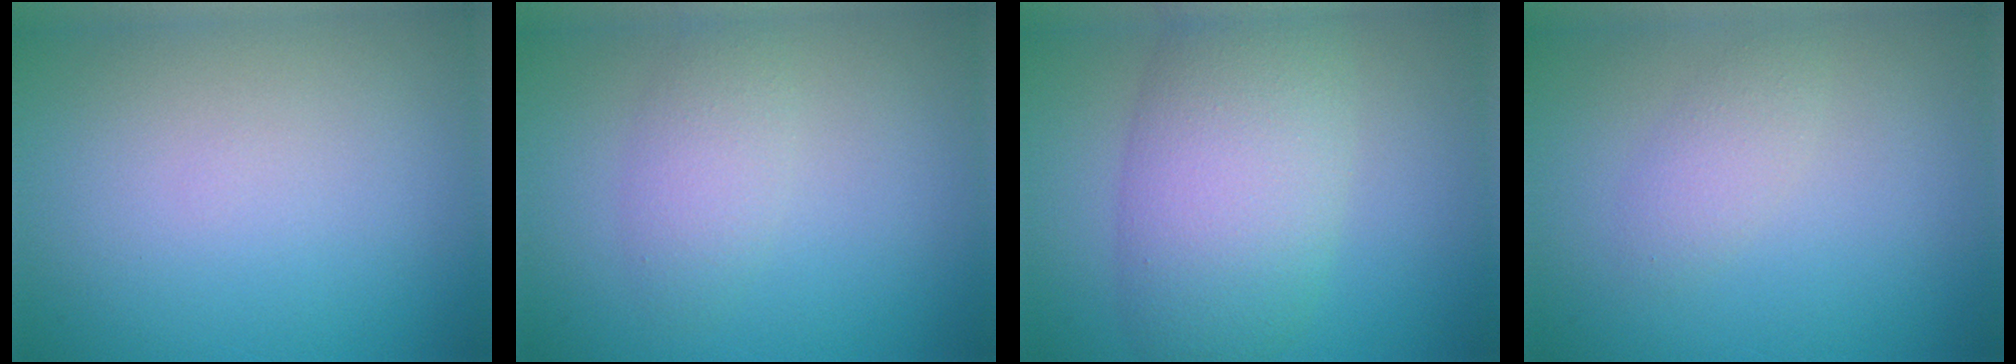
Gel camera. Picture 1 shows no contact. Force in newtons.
{"total": 2.2, "press": 2.2, "slide": 0.0}
{"total": 7.6, "press": 7.6, "slide": 0.3}
{"total": 1.6, "press": 1.6, "slide": 0.1}